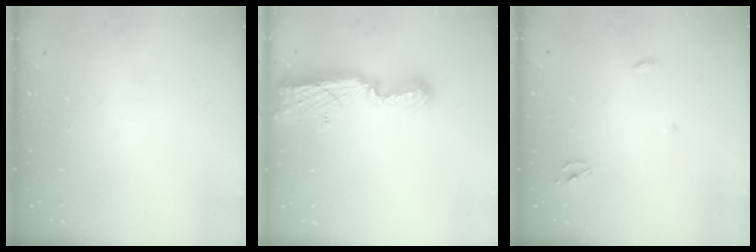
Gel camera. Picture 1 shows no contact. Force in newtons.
{"total": 10.8, "press": 10.5, "slide": 2.5}
{"total": 2.3, "press": 2.3, "slide": 0.1}